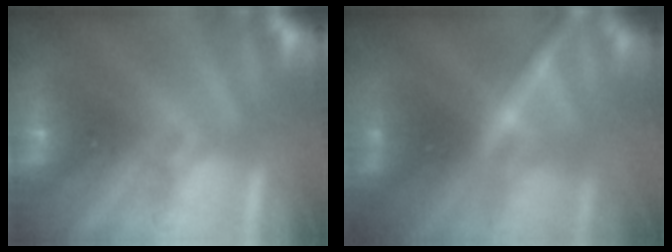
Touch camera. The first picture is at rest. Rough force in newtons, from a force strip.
{"total": 2.3}